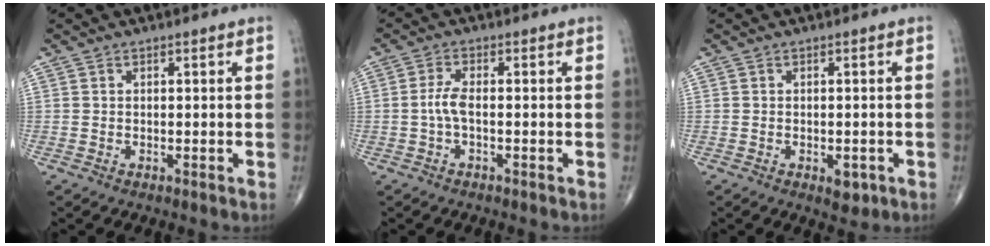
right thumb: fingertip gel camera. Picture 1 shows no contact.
{"total": 3.0, "force": [-0.6, 0.9, 2.8], "torque": [-0.066, 0.003, -0.014]}
{"total": 2.9, "force": [-1.1, 1.6, 2.2], "torque": [-0.016, 0.004, -0.006]}